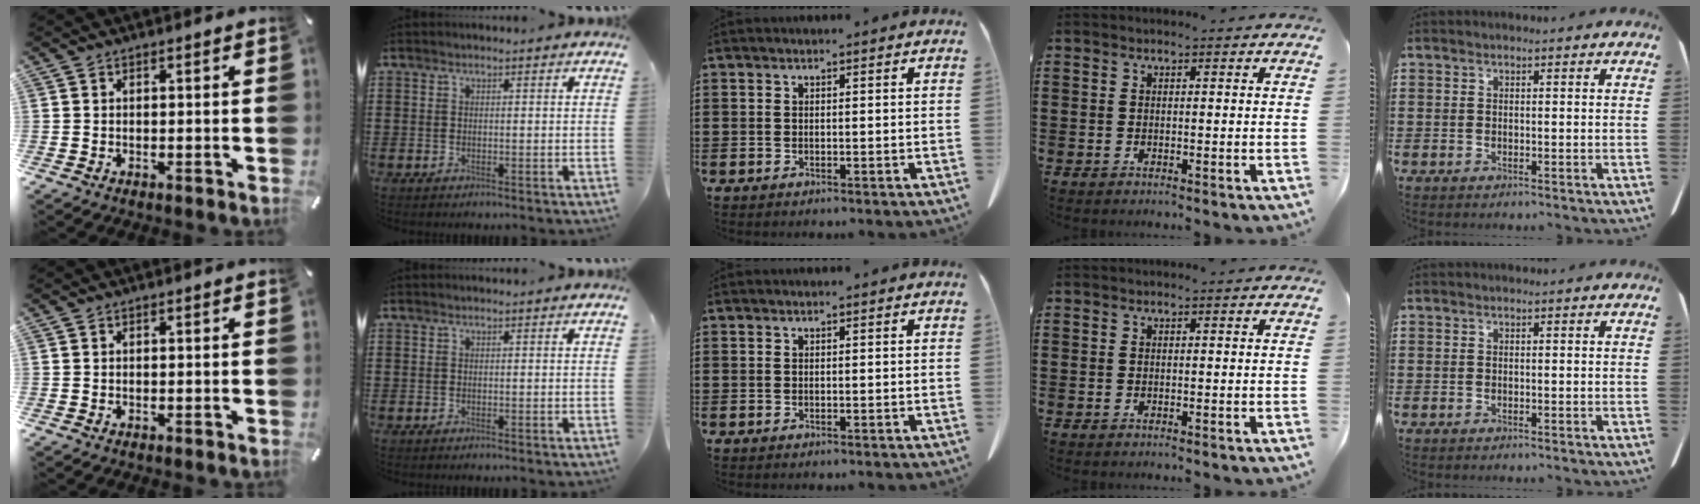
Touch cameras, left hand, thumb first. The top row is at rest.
{}